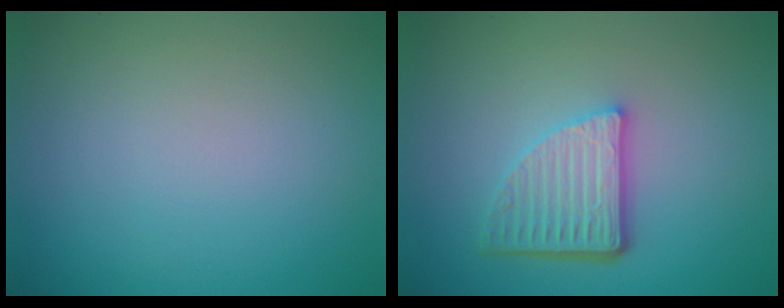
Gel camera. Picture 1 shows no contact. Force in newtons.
{"total": 4.9, "press": 3.6, "slide": 3.4}